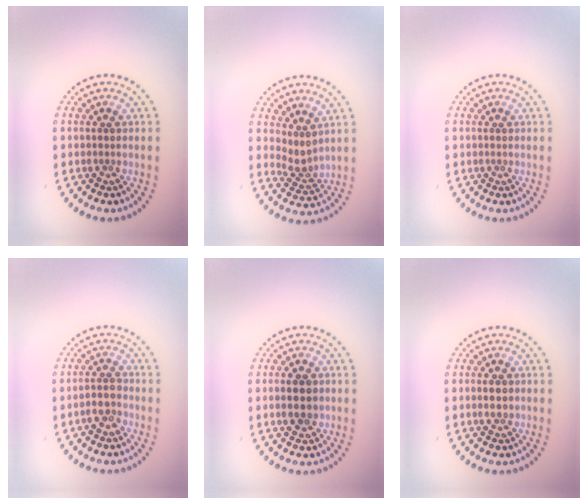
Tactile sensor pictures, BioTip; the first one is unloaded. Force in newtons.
{"total": 2.3, "press": 1.7, "slide": 1.5}
{"total": 0.0}
{"total": 2.0, "press": 1.8, "slide": 0.7}
{"total": 2.6, "press": 2.6, "slide": 0.2}
{"total": 1.1, "press": 1.1, "slide": 0.1}